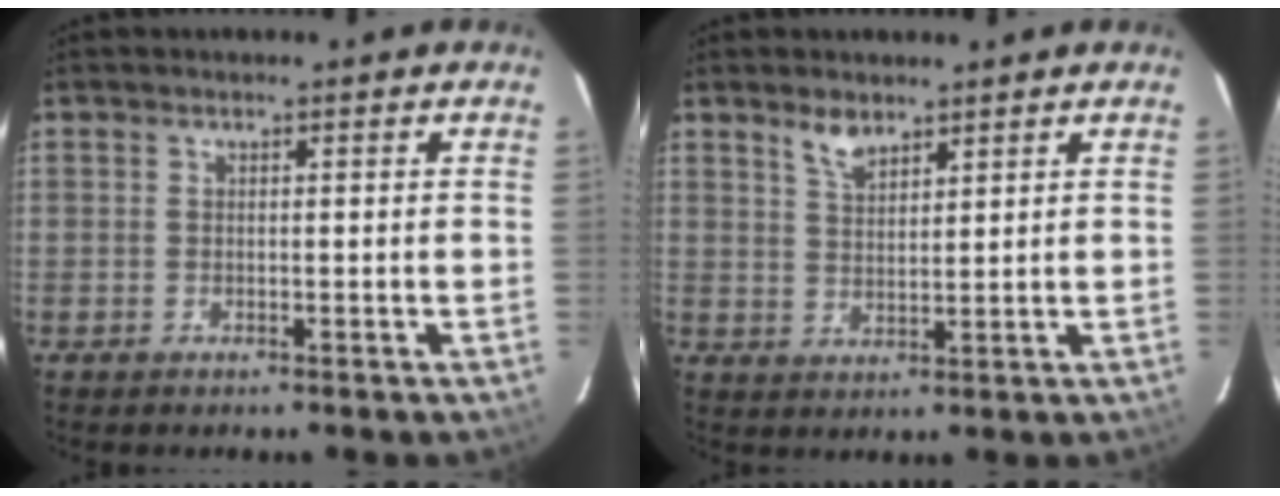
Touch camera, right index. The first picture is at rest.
{"total": 3.9, "force": [3.0, 1.4, 2.1], "torque": [-0.038, 0.002, 0.057]}